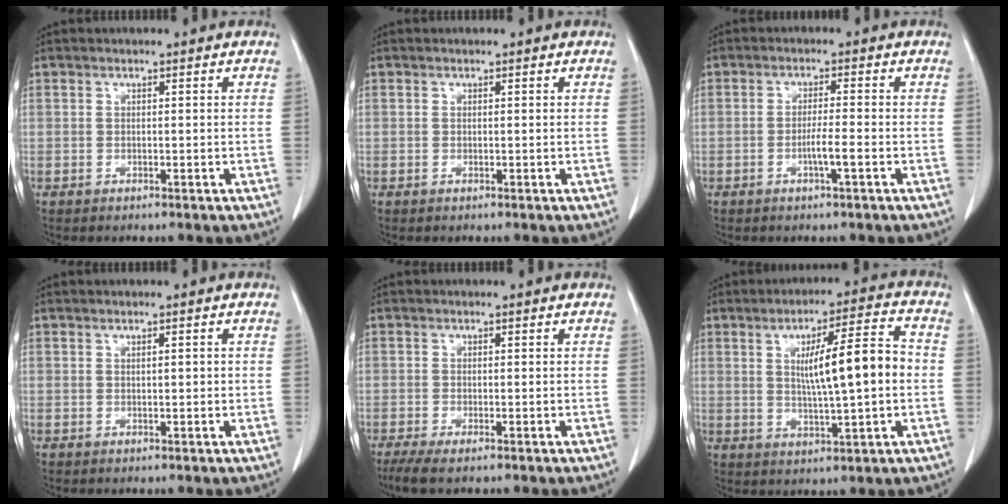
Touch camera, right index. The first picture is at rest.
{"total": 0.0}
{"total": 3.2, "force": [-1.2, -0.3, 3.0], "torque": [-0.052, -0.003, -0.024]}
{"total": 1.0, "force": [0.1, 0.3, 0.9], "torque": [-0.016, 0.001, 0.003]}
{"total": 3.5, "force": [-2.4, 0.5, 2.5], "torque": [-0.047, -0.010, -0.043]}
{"total": 11.0, "force": [0.6, 1.0, 11.0], "torque": [-0.175, 0.013, 0.013]}